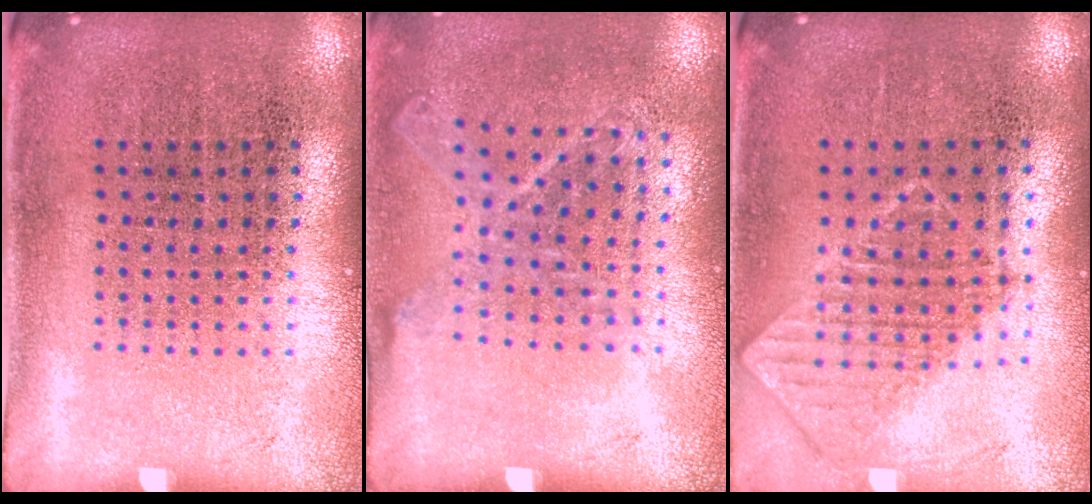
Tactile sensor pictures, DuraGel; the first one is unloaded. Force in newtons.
{"total": 1.1, "press": 1.0, "slide": 0.5}
{"total": 0.8, "press": 0.8, "slide": 0.1}